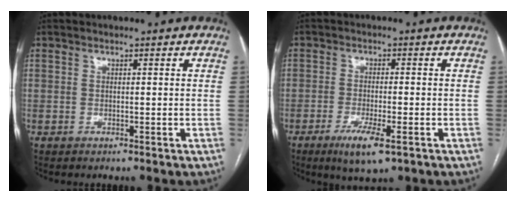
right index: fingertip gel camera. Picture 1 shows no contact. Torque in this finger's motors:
{"motor_torque": [-0.18, -0.10, -0.06, 0.00]}